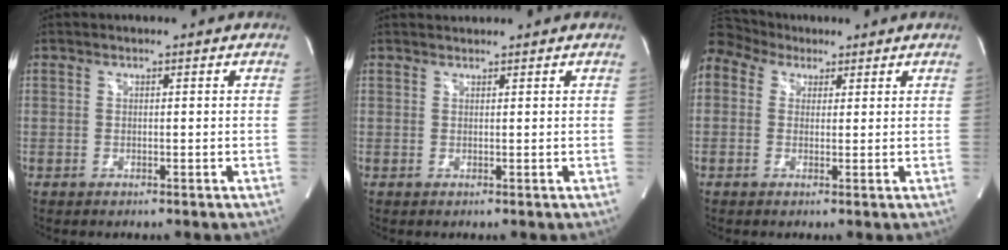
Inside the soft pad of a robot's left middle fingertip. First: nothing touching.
{"total": 1.1, "force": [1.1, 0.0, -0.2], "torque": [-0.006, 0.012, 0.025]}
{"total": 6.8, "force": [4.8, 4.6, 1.4], "torque": [-0.042, 0.049, 0.094]}